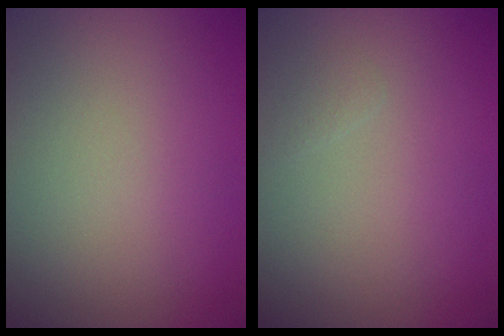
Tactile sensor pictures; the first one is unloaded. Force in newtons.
{"total": 0.5, "press": 0.5, "slide": 0.0}